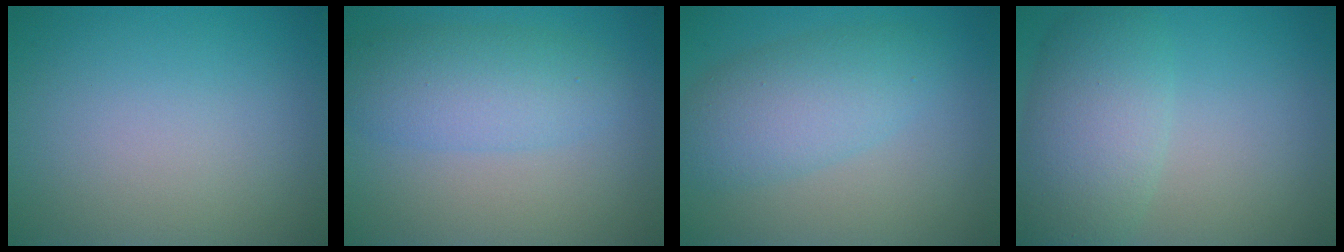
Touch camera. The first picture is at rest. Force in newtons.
{"total": 4.5, "press": 4.5, "slide": 0.2}
{"total": 4.8, "press": 4.8, "slide": 0.1}
{"total": 5.9, "press": 5.9, "slide": 0.1}